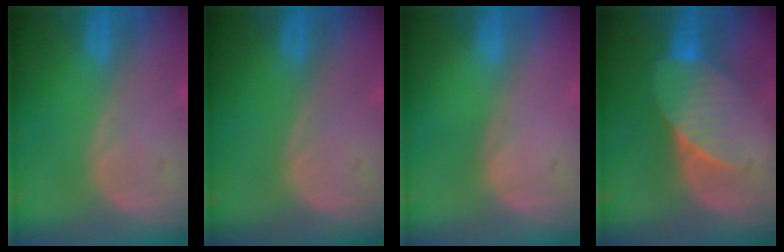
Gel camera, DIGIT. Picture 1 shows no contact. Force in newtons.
{"total": 0.0}
{"total": 0.0}
{"total": 7.4, "press": 6.9, "slide": 2.8}